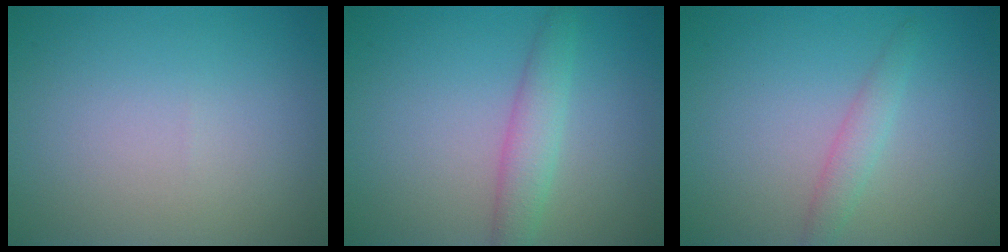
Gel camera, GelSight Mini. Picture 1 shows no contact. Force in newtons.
{"total": 2.7, "press": 2.7, "slide": 0.1}
{"total": 1.7, "press": 1.7, "slide": 0.1}